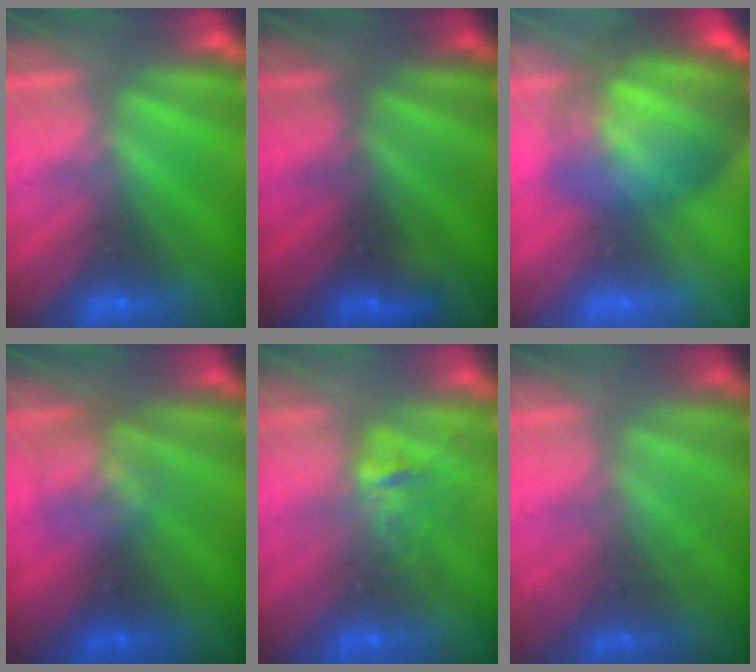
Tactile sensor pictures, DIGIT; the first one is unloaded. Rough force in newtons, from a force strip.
{"total": 1.5}
{"total": 11.3}
{"total": 2.7}
{"total": 2.8}
{"total": 1.6}